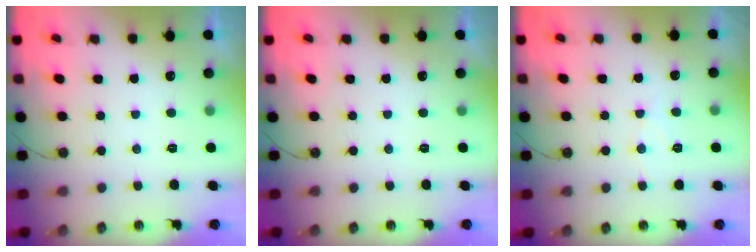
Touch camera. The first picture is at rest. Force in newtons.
{"total": 0.0}
{"total": 6.5, "press": 6.5, "slide": 0.5}